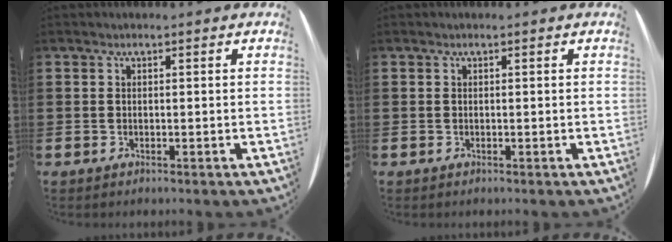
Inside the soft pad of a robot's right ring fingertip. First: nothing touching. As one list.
[{"total": 0.0}]